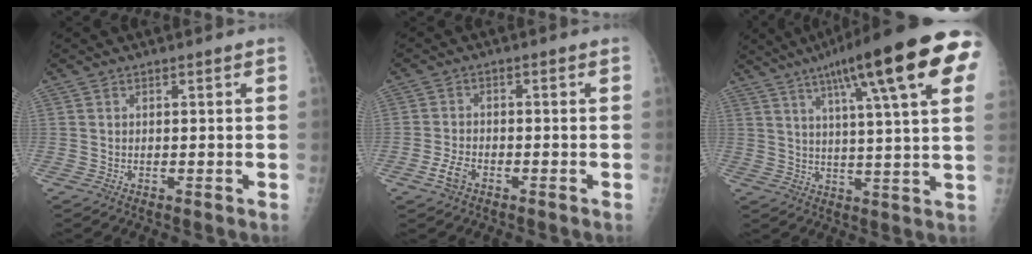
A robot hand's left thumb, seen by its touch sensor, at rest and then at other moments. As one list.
[{"total": 3.4, "force": [-2.1, 1.7, 2.1], "torque": [-0.044, 0.010, -0.039]}, {"total": 23.5, "force": [11.2, 3.6, 20.3], "torque": [-0.296, -0.001, 0.151]}]